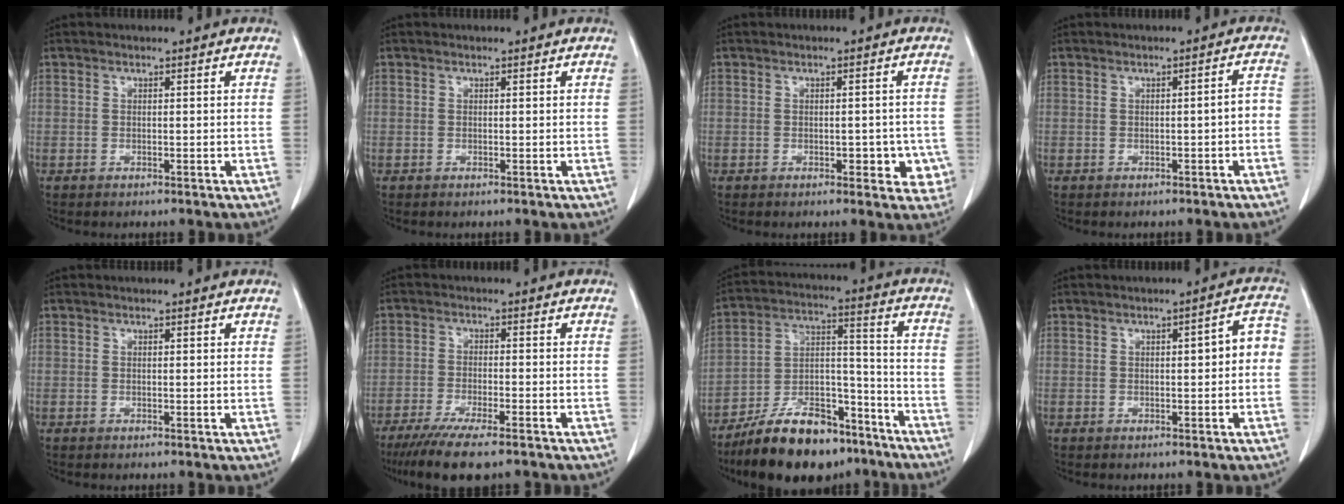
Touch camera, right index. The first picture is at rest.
{"total": 0.0}
{"total": 4.6, "force": [-1.4, 2.4, 3.6], "torque": [-0.023, 0.006, -0.012]}
{"total": 2.0, "force": [-0.7, 0.3, 1.8], "torque": [-0.019, 0.004, -0.010]}
{"total": 0.0}
{"total": 10.0, "force": [-7.6, 1.2, 6.4], "torque": [-0.098, -0.021, -0.119]}
{"total": 17.9, "force": [-13.6, 6.8, 9.5], "torque": [-0.173, 0.025, -0.228]}
{"total": 4.1, "force": [-0.1, 1.1, 3.9], "torque": [-0.043, 0.021, -0.007]}